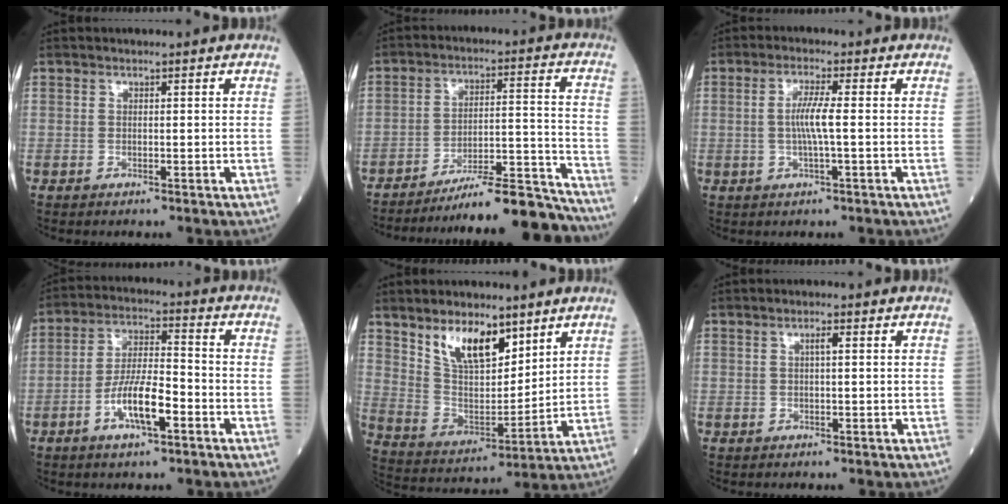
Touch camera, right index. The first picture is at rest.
{"total": 16.3, "force": [-15.6, -0.3, 4.9], "torque": [-0.063, 0.027, -0.236]}
{"total": 4.1, "force": [-0.1, -0.2, 4.1], "torque": [-0.084, 0.001, -0.001]}
{"total": 8.8, "force": [-3.8, 2.0, 7.7], "torque": [-0.152, 0.004, -0.067]}
{"total": 10.8, "force": [7.1, 4.5, 6.9], "torque": [-0.131, 0.004, 0.147]}
{"total": 1.1, "force": [0.3, 0.0, 1.0], "torque": [-0.019, 0.003, 0.006]}